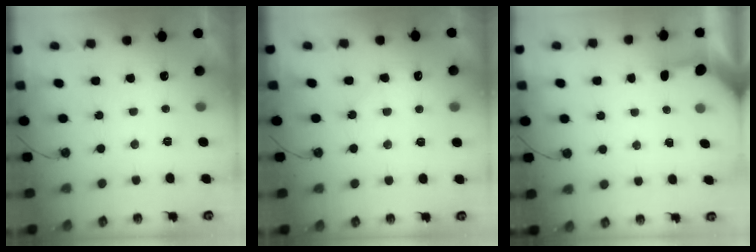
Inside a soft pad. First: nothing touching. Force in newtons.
{"total": 6.6, "press": 6.6, "slide": 0.8}
{"total": 3.6, "press": 3.5, "slide": 0.5}